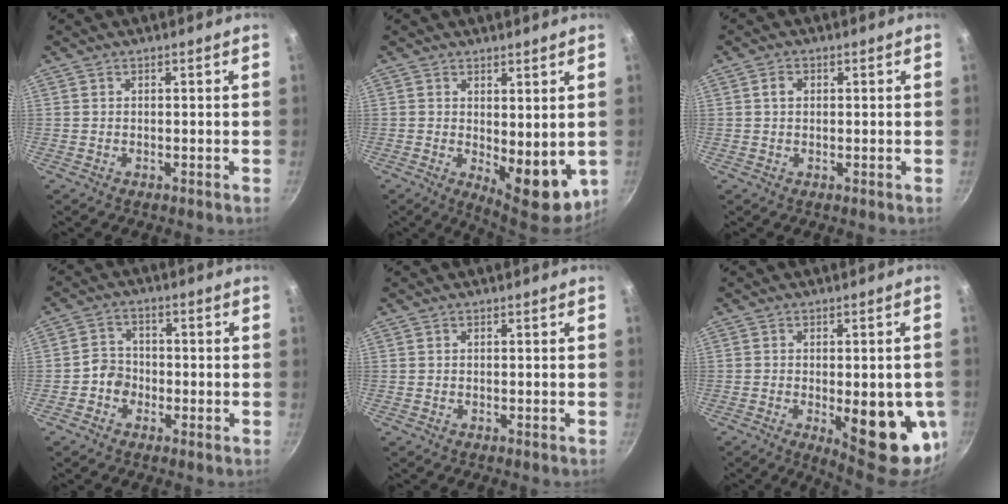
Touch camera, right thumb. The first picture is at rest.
{"total": 10.1, "force": [-0.2, 4.8, 8.9], "torque": [-0.091, -0.012, 0.011]}
{"total": 2.0, "force": [0.5, 1.5, 1.2], "torque": [-0.014, 0.006, 0.006]}
{"total": 4.1, "force": [-1.5, 3.6, 1.4], "torque": [0.002, 0.021, -0.033]}
{"total": 0.0}
{"total": 16.4, "force": [-3.5, 6.2, 14.8], "torque": [-0.155, -0.012, -0.034]}